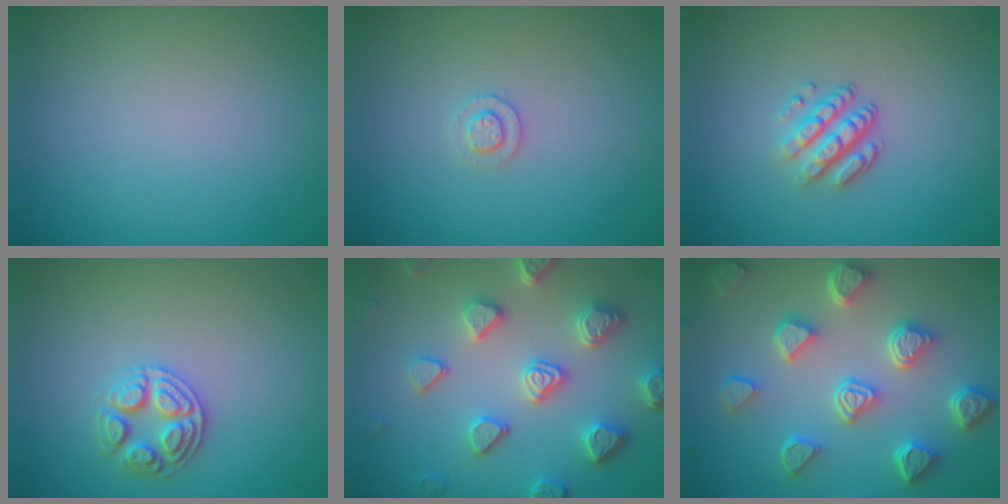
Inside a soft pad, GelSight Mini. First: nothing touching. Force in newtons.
{"total": 1.3, "press": 1.2, "slide": 0.3}
{"total": 3.3, "press": 2.4, "slide": 2.2}
{"total": 2.8, "press": 2.7, "slide": 0.6}
{"total": 5.4, "press": 4.9, "slide": 2.4}
{"total": 6.6, "press": 5.3, "slide": 3.8}